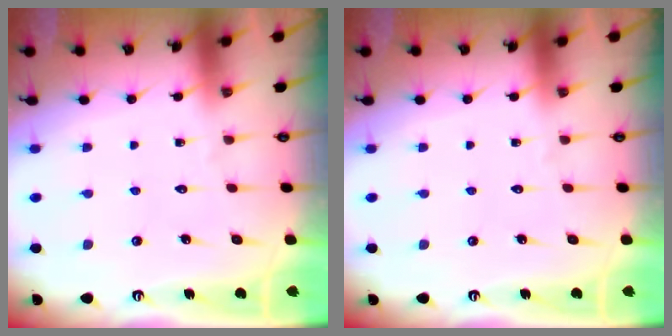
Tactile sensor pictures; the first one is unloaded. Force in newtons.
{"total": 0.0}